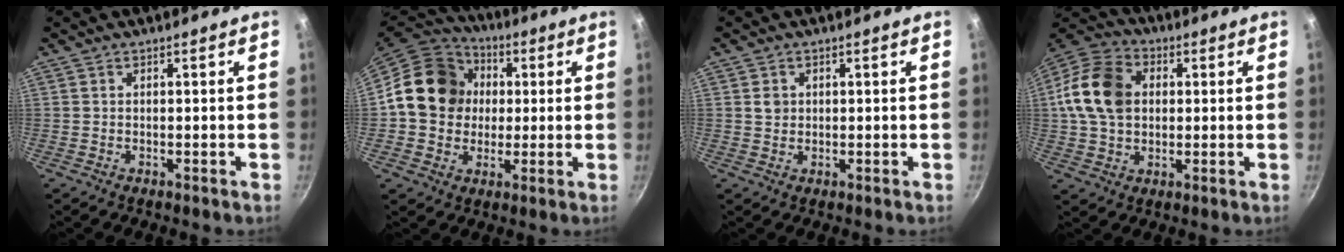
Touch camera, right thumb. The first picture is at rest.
{"total": 16.6, "force": [2.0, 14.2, 8.3], "torque": [-0.113, 0.026, 0.021]}
{"total": 1.9, "force": [0.4, 1.7, 0.8], "torque": [-0.007, 0.002, 0.007]}
{"total": 15.1, "force": [1.9, 11.2, 9.9], "torque": [-0.169, 0.020, 0.020]}